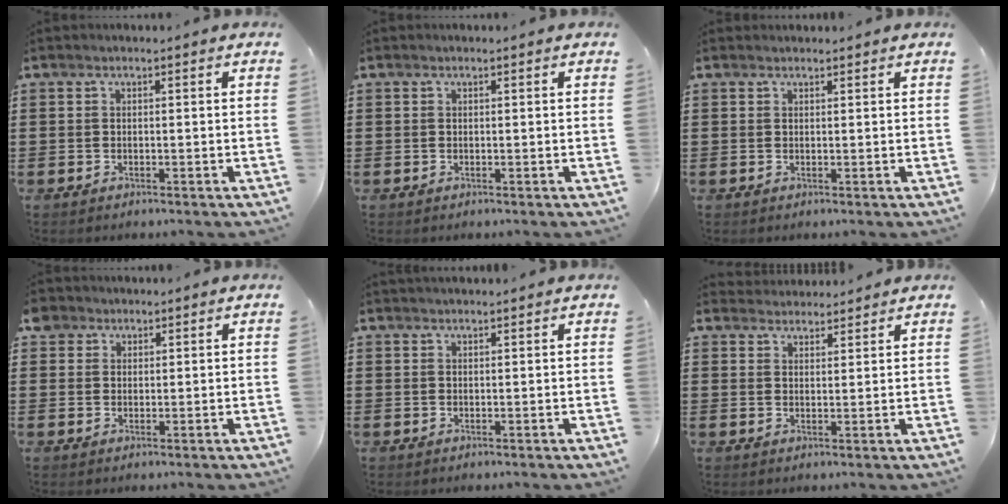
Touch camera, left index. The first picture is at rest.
{"total": 0.0}
{"total": 0.7, "force": [0.7, 0.1, 0.1], "torque": [-0.003, 0.000, 0.015]}
{"total": 2.6, "force": [1.8, 1.9, 0.1], "torque": [-0.013, 0.011, 0.035]}
{"total": 1.0, "force": [1.0, 0.0, 0.2], "torque": [-0.004, -0.001, 0.020]}
{"total": 2.6, "force": [2.6, 0.4, -0.4], "torque": [0.000, -0.005, 0.050]}